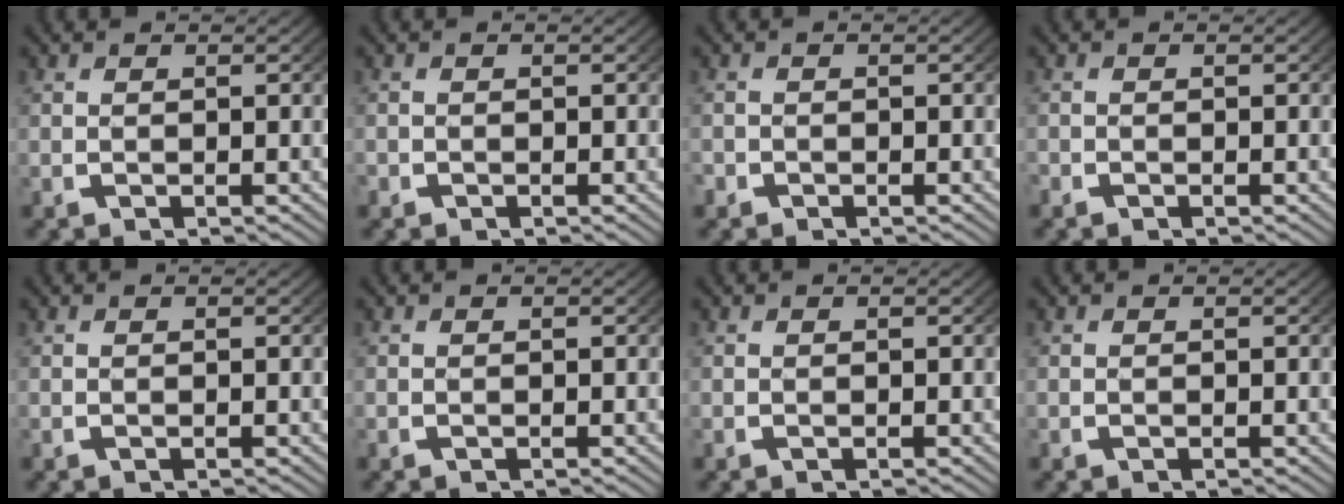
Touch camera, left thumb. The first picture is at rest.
{"total": 0.6, "force": [-0.3, 0.5, 0.0], "torque": [0.000, -0.004, -0.008]}
{"total": 0.9, "force": [-0.6, 0.7, 0.0], "torque": [0.000, -0.006, -0.013]}
{"total": 0.6, "force": [-0.4, 0.5, 0.0], "torque": [0.001, -0.004, -0.010]}
{"total": 0.0}
{"total": 0.0}
{"total": 0.0}
{"total": 0.0}